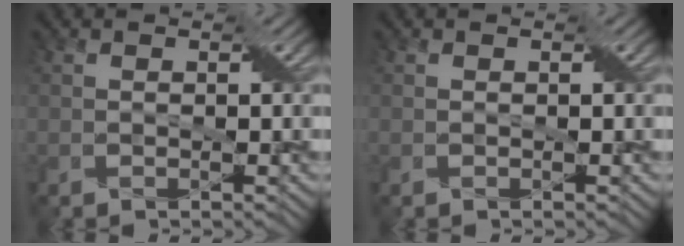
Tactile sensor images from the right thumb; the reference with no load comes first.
{"total": 0.0}